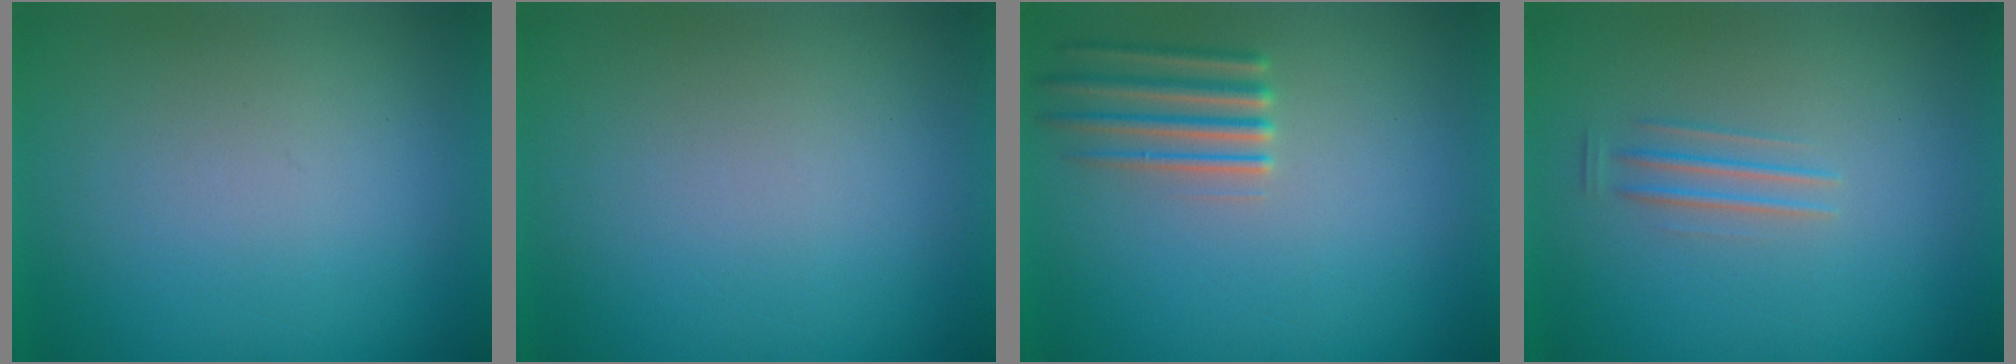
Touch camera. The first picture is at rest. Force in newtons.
{"total": 1.0}
{"total": 2.2}
{"total": 1.6}